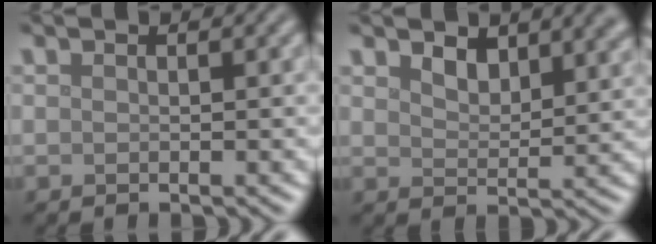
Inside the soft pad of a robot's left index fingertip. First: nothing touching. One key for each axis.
{"total": 3.2, "fx": 2.4, "fy": 1.5, "fz": 1.6, "tx": -0.036, "ty": -0.003, "tz": 0.039}